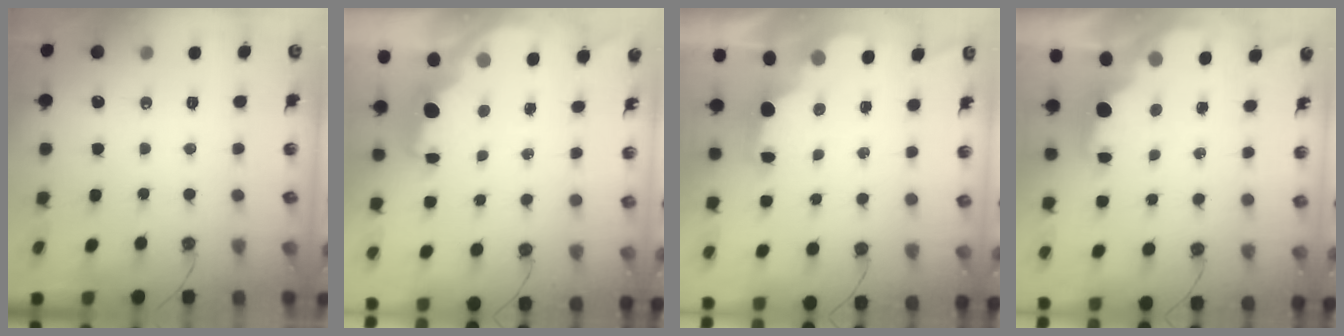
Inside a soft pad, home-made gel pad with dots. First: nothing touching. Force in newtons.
{"total": 3.8, "press": 3.8, "slide": 0.5}
{"total": 2.3, "press": 2.2, "slide": 0.8}
{"total": 1.9, "press": 1.8, "slide": 0.7}